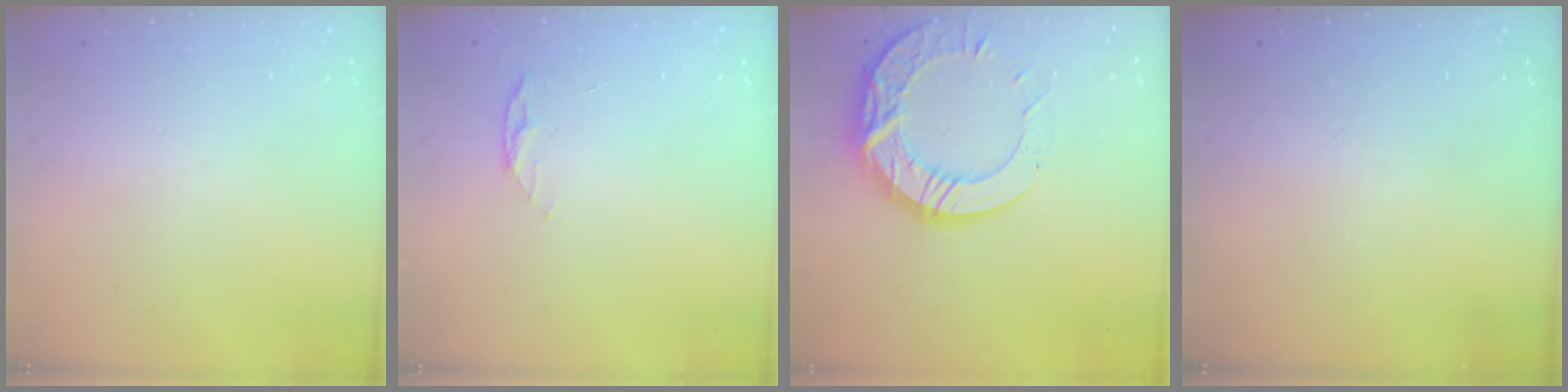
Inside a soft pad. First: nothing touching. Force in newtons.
{"total": 4.9, "press": 4.8, "slide": 0.5}
{"total": 15.6, "press": 15.6, "slide": 1.1}
{"total": 0.0}